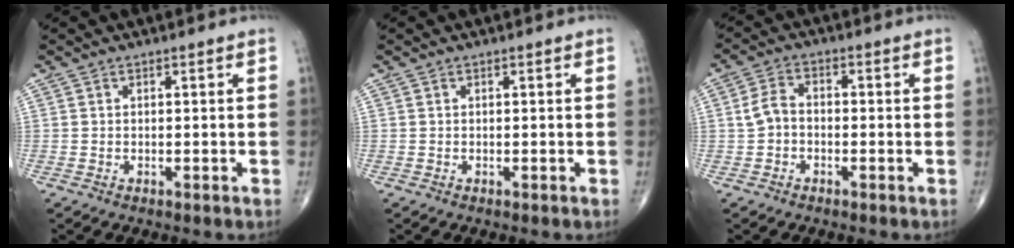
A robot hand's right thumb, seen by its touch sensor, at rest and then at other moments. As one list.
[{"total": 0.0}, {"total": 4.3, "force": [-0.8, 3.2, 2.8], "torque": [-0.051, 0.018, -0.023]}]